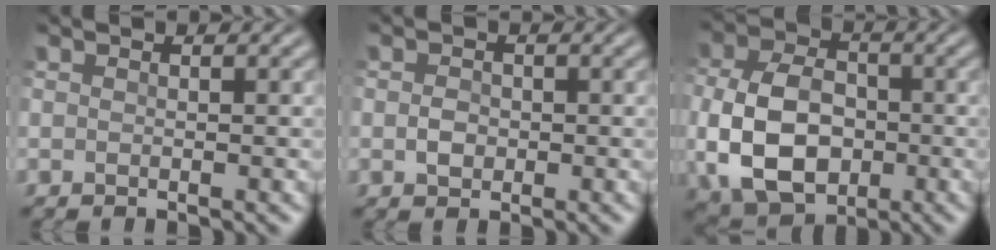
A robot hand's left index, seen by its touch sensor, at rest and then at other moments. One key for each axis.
{"total": 1.4, "fx": 0.0, "fy": 1.2, "fz": 0.7, "tx": -0.014, "ty": 0.004, "tz": -0.005}
{"total": 9.4, "fx": -1.5, "fy": 6.8, "fz": 6.4, "tx": -0.139, "ty": -0.006, "tz": -0.034}